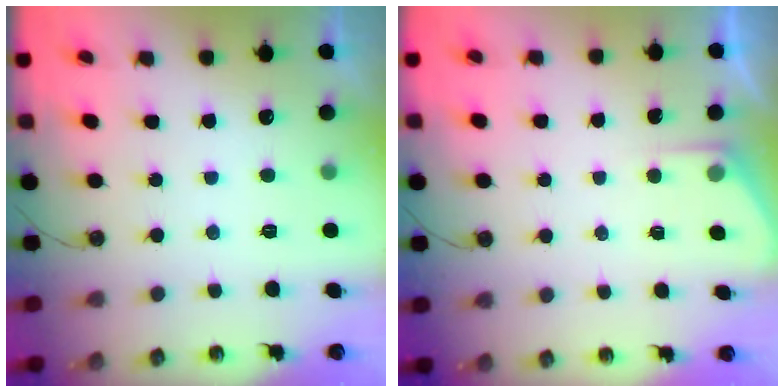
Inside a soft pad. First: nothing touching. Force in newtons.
{"total": 2.7, "press": 2.7, "slide": 0.3}